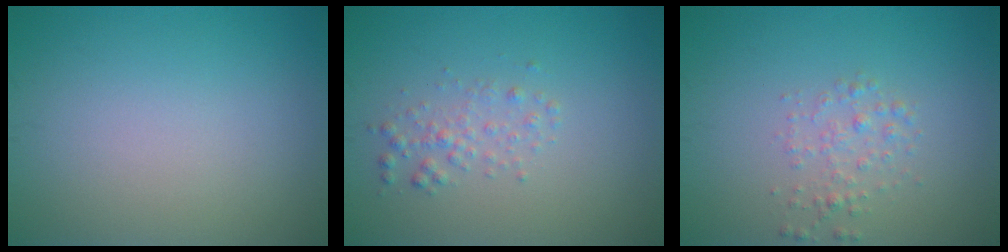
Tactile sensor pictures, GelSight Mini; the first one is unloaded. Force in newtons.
{"total": 1.5, "press": 1.5, "slide": 0.0}
{"total": 1.7, "press": 1.7, "slide": 0.1}